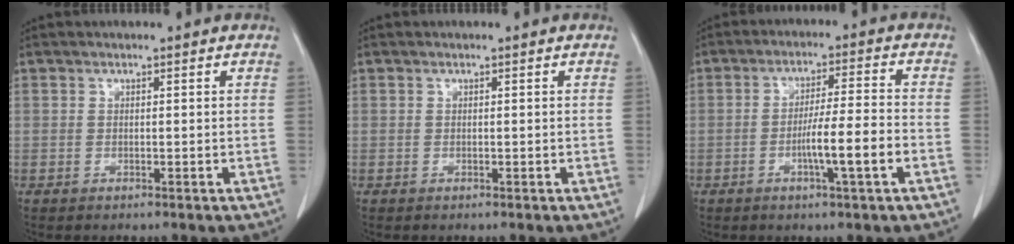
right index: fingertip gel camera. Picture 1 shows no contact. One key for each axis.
{"total": 0.0}
{"total": 7.5, "fx": -2.5, "fy": -0.4, "fz": 7.0, "tx": -0.120, "ty": -0.001, "tz": -0.041}